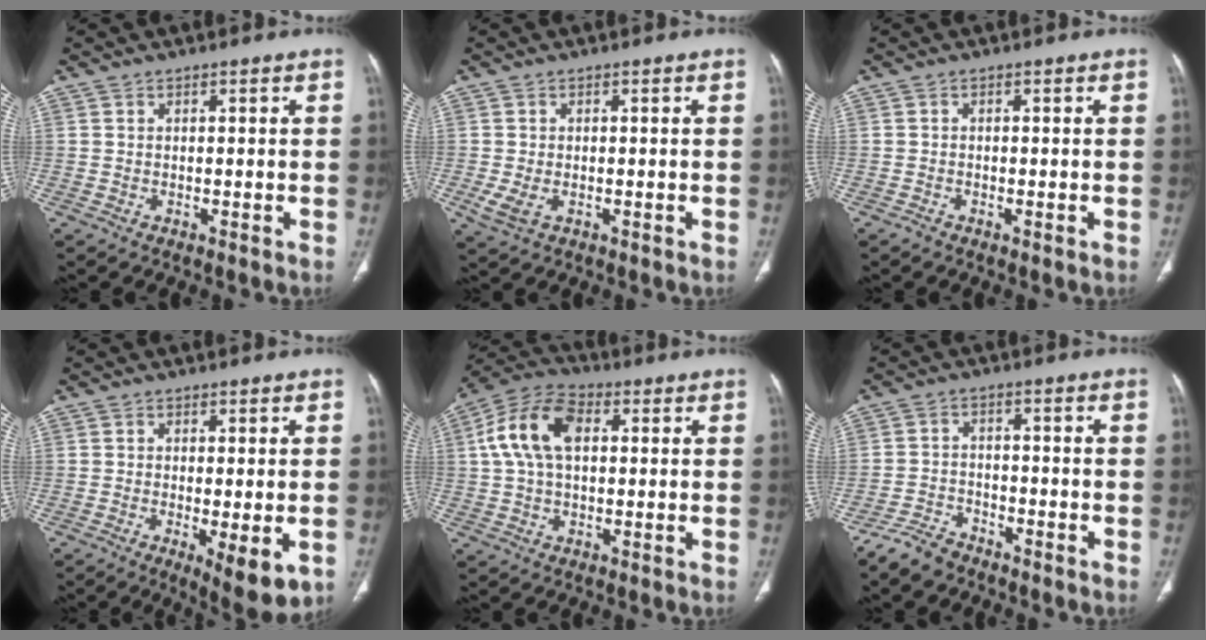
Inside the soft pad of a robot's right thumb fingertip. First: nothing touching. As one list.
[{"total": 3.5, "force": [-0.9, 2.0, 2.7], "torque": [-0.067, -0.003, -0.011]}, {"total": 0.9, "force": [-0.5, 0.3, 0.7], "torque": [-0.014, -0.002, -0.012]}, {"total": 8.1, "force": [-2.3, 2.4, 7.4], "torque": [-0.109, -0.020, -0.031]}, {"total": 12.3, "force": [2.4, 7.5, 9.5], "torque": [-0.186, 0.026, 0.039]}, {"total": 5.4, "force": [-4.6, 2.3, 1.6], "torque": [-0.036, 0.016, -0.088]}]